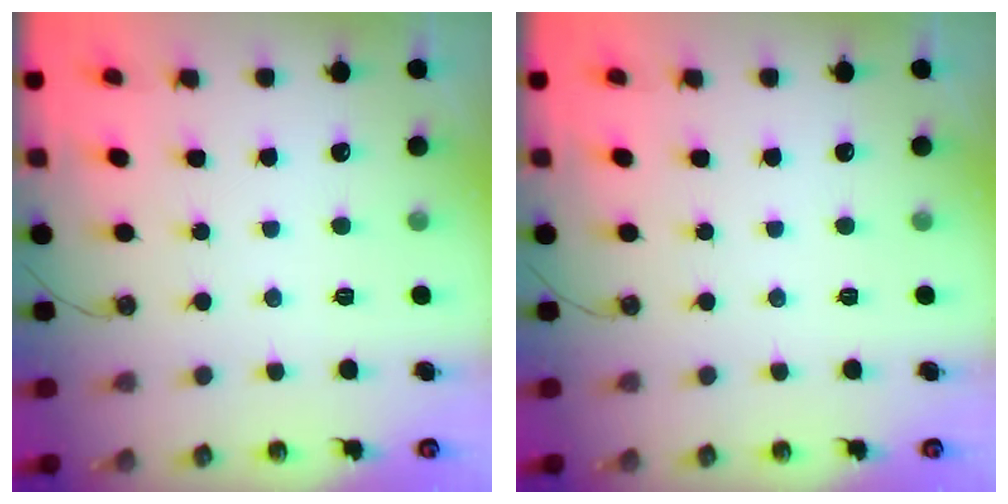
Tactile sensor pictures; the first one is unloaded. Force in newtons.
{"total": 0.0}